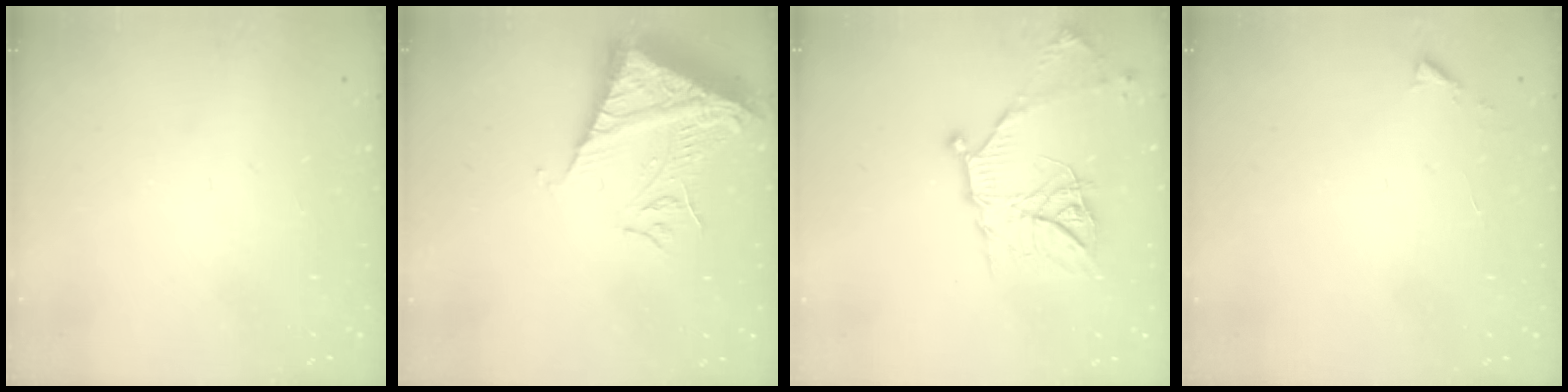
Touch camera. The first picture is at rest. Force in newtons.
{"total": 11.6, "press": 11.5, "slide": 1.1}
{"total": 16.2, "press": 16.2, "slide": 0.4}
{"total": 3.1, "press": 3.1, "slide": 0.4}